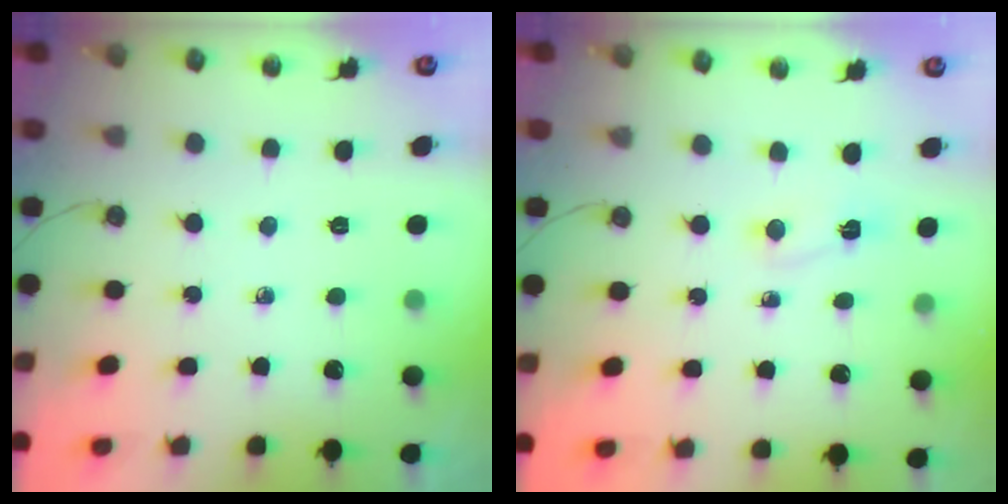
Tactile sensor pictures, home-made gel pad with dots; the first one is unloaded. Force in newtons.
{"total": 2.0, "press": 2.0, "slide": 0.4}